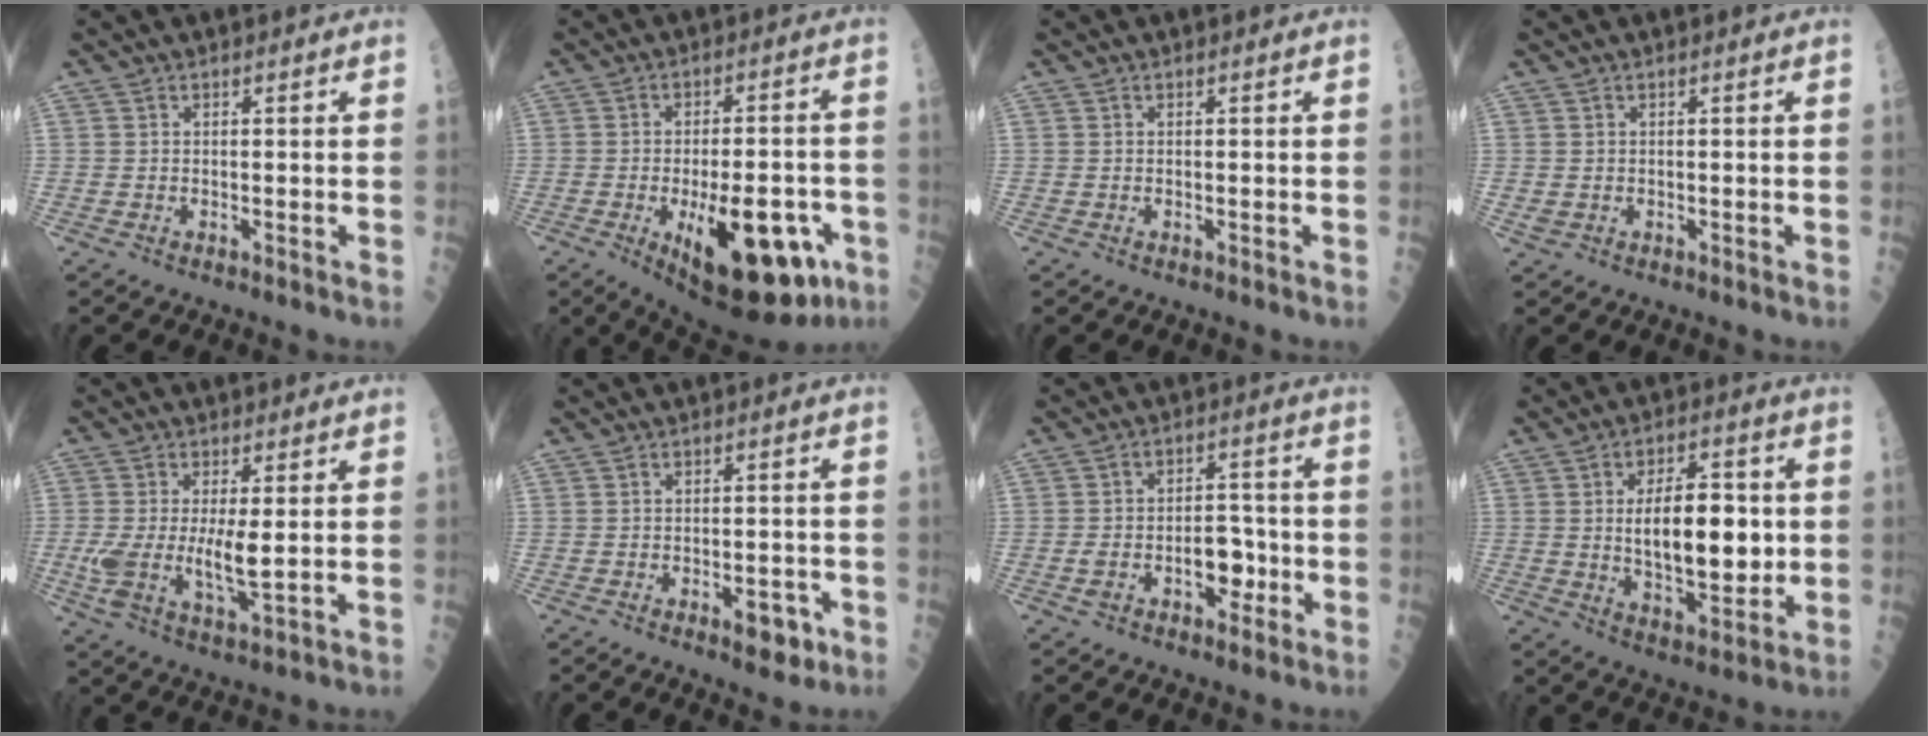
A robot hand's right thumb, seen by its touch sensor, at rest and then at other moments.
{"total": 20.3, "force": [-7.1, 8.8, 16.8], "torque": [-0.202, 0.016, -0.082]}
{"total": 0.0}
{"total": 1.0, "force": [0.1, 0.8, 0.5], "torque": [-0.010, 0.002, 0.008]}
{"total": 8.9, "force": [0.1, 2.9, 8.4], "torque": [-0.181, -0.018, 0.005]}
{"total": 4.5, "force": [-2.0, 2.1, 3.5], "torque": [-0.028, 0.009, -0.021]}
{"total": 7.5, "force": [-2.0, 4.4, 5.7], "torque": [-0.071, 0.033, -0.030]}
{"total": 15.0, "force": [0.9, 7.1, 13.2], "torque": [-0.177, -0.005, 0.020]}